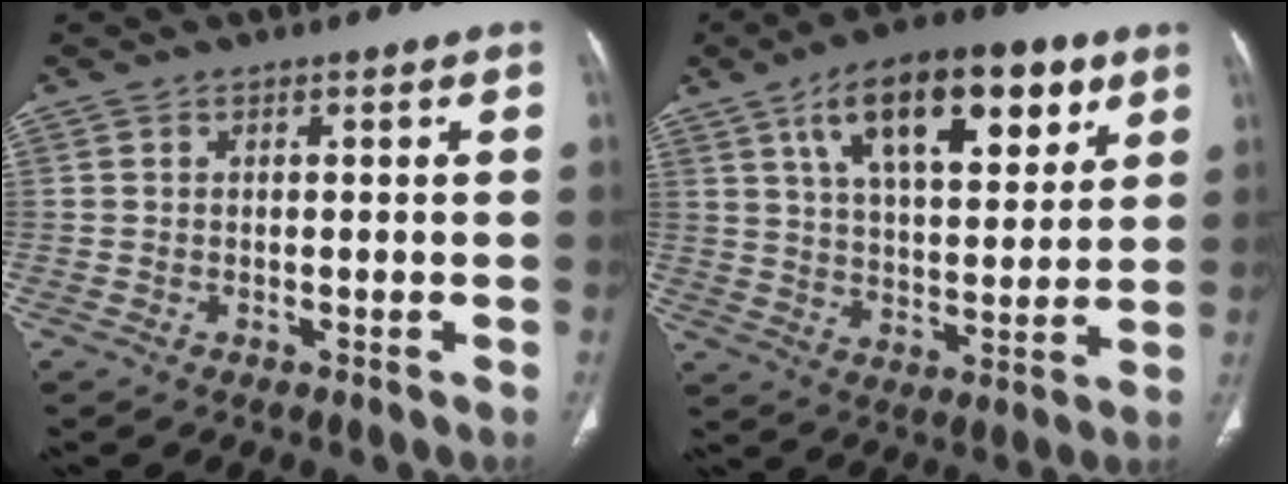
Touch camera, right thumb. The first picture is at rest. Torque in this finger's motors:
{"motor_torque": [0.39, 4.63, 1.75, 0.68, 0.16]}